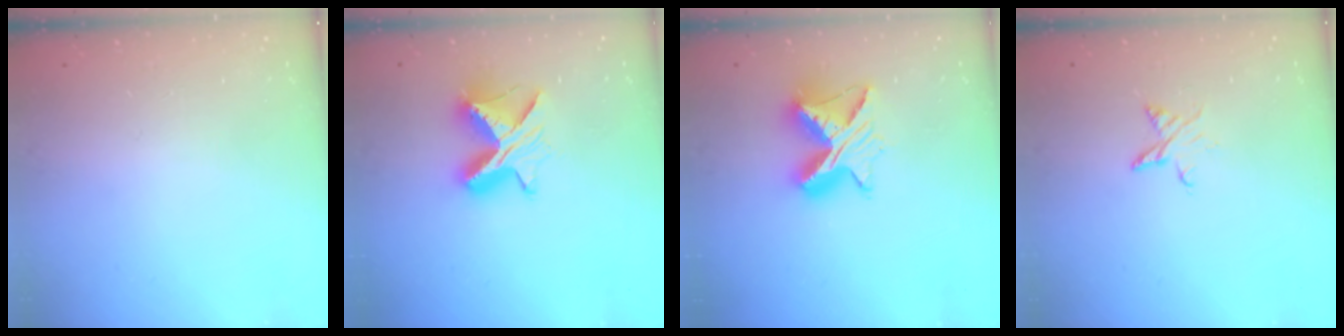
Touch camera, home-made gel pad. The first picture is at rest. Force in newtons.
{"total": 9.8, "press": 9.8, "slide": 0.6}
{"total": 10.5, "press": 10.4, "slide": 1.0}
{"total": 4.2, "press": 4.2, "slide": 0.4}